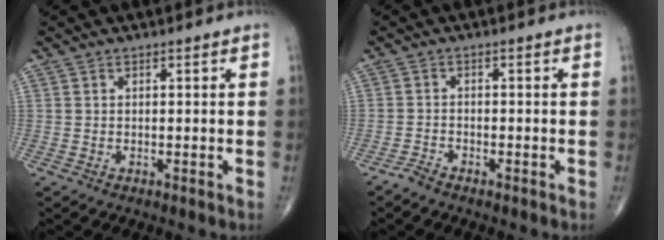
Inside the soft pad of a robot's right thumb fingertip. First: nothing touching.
{"total": 1.7, "force": [-1.6, 0.3, 0.5], "torque": [-0.018, 0.004, -0.034]}